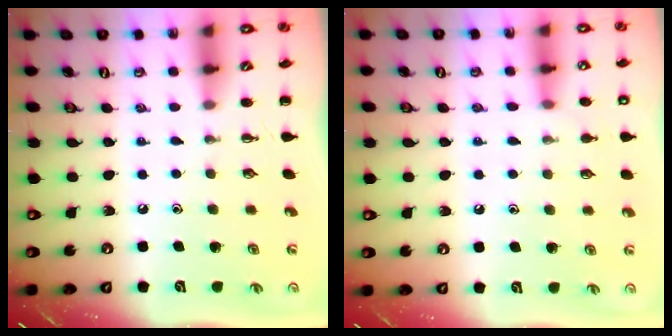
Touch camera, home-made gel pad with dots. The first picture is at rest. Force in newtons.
{"total": 6.7, "press": 6.4, "slide": 2.3}